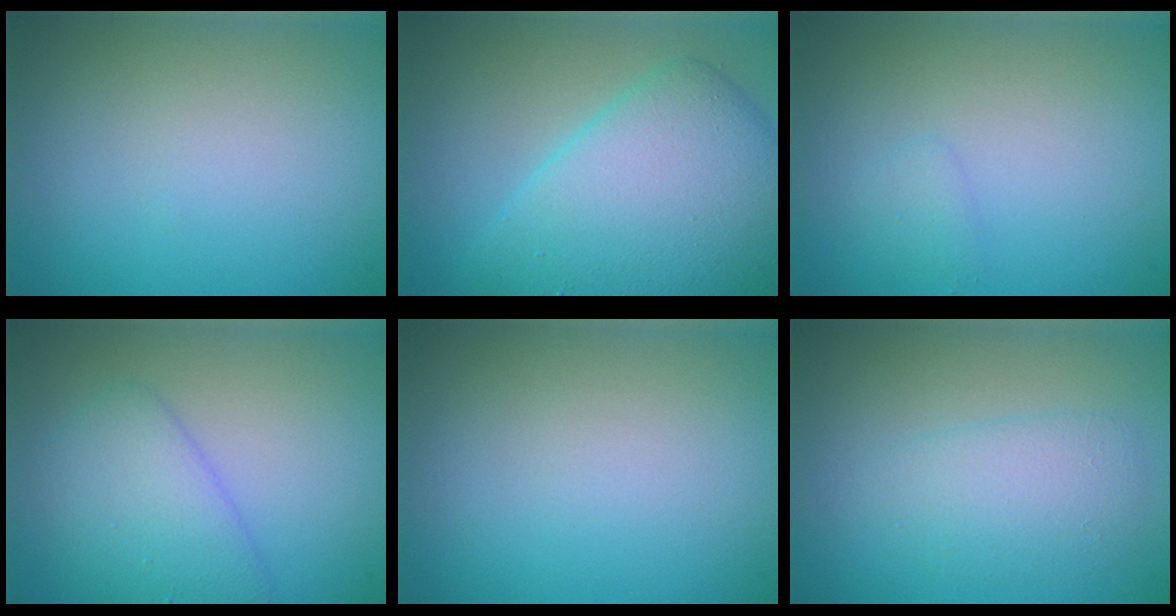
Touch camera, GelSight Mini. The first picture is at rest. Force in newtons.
{"total": 9.1, "press": 9.1, "slide": 0.1}
{"total": 0.8, "press": 0.8, "slide": 0.0}
{"total": 3.6, "press": 3.6, "slide": 0.2}
{"total": 0.0}
{"total": 2.5, "press": 2.5, "slide": 0.1}